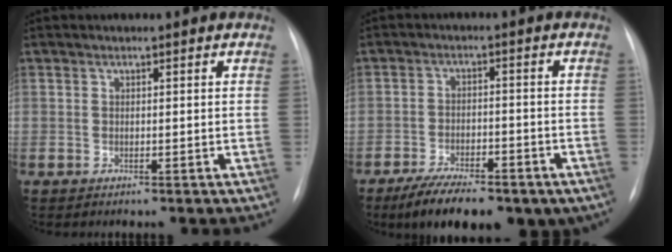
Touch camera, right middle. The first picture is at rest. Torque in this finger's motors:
{"motor_torque": [1.09, -1.05, 0.58, 0.12]}